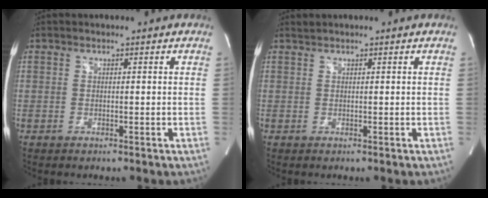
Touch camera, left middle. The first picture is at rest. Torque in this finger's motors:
{"motor_torque": [0.13, 0.01, -0.16, 0.00]}